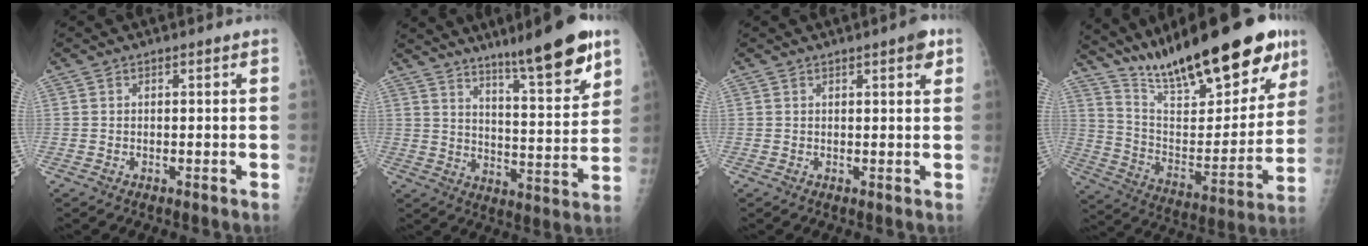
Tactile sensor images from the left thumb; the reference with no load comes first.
{"total": 15.6, "force": [10.4, 2.4, 11.4], "torque": [-0.149, -0.064, 0.165]}
{"total": 2.9, "force": [1.6, 0.7, 2.4], "torque": [-0.025, -0.003, 0.017]}
{"total": 29.4, "force": [20.4, 8.8, 19.2], "torque": [-0.265, -0.065, 0.332]}